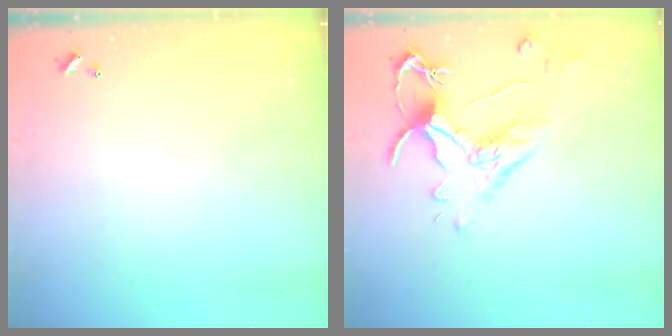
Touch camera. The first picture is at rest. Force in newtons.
{"total": 2.6, "press": 2.2, "slide": 1.3}